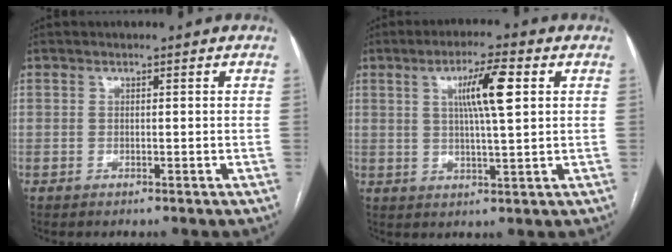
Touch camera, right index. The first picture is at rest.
{"total": 8.0, "force": [2.4, 0.6, 7.6], "torque": [-0.134, 0.007, 0.040]}